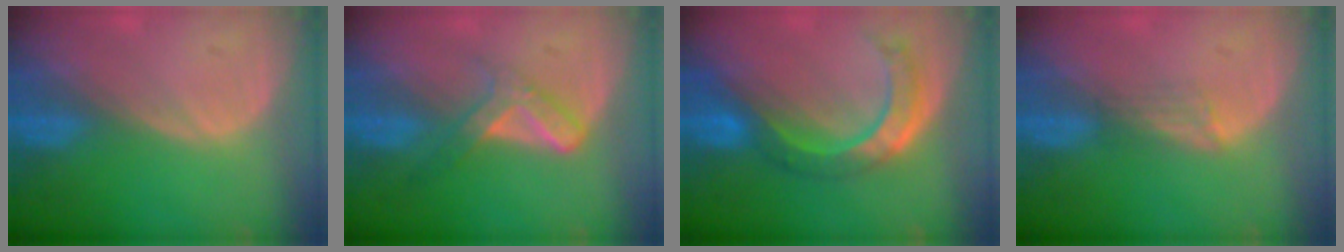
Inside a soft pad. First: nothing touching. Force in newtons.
{"total": 5.3, "press": 4.6, "slide": 2.7}
{"total": 7.9, "press": 7.2, "slide": 3.3}
{"total": 2.0, "press": 1.6, "slide": 1.3}